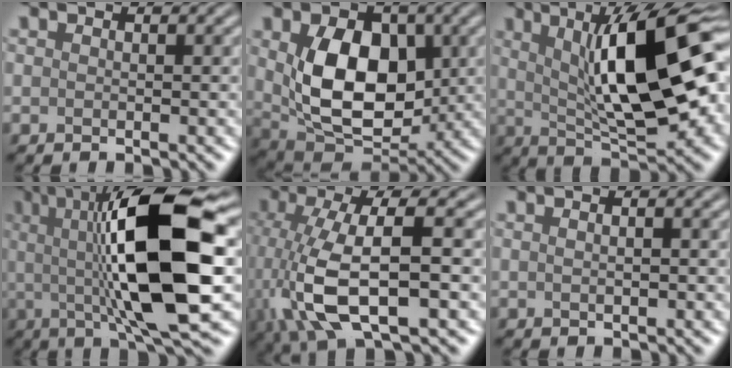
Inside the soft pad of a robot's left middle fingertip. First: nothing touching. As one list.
[{"total": 9.8, "force": [1.0, 6.3, 7.4], "torque": [-0.138, -0.012, 0.024]}, {"total": 13.9, "force": [2.4, 4.2, 13.0], "torque": [-0.183, 0.012, 0.033]}, {"total": 14.3, "force": [1.3, 4.0, 13.7], "torque": [-0.217, 0.006, 0.017]}, {"total": 9.9, "force": [-1.9, 3.5, 9.0], "torque": [-0.199, -0.003, -0.039]}, {"total": 2.7, "force": [1.1, 1.4, 2.1], "torque": [-0.022, 0.030, -0.008]}]